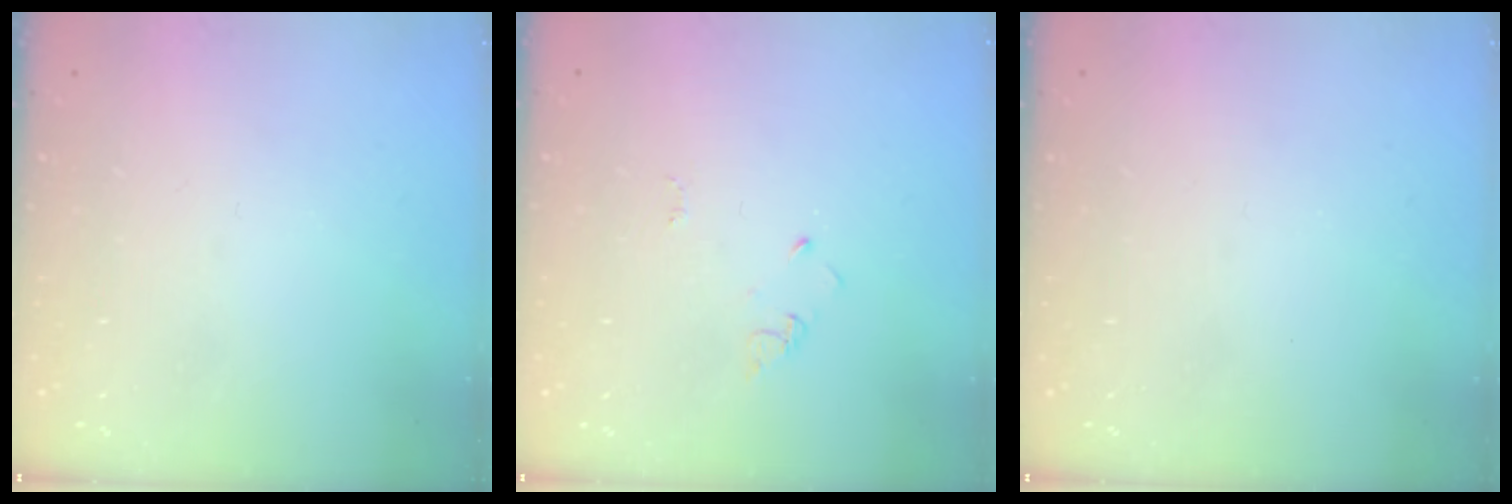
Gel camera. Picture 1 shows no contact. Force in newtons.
{"total": 2.9, "press": 2.9, "slide": 0.3}
{"total": 0.0}